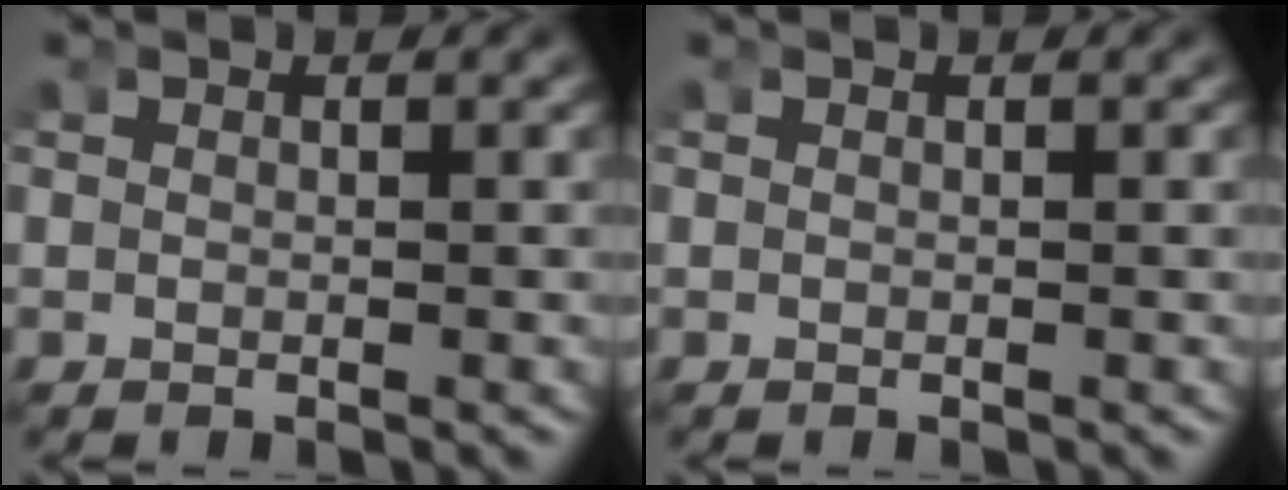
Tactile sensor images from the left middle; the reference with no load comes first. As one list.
[{"total": 0.0}]